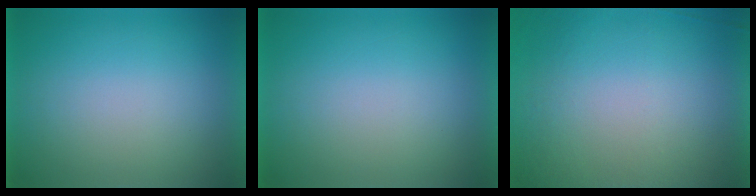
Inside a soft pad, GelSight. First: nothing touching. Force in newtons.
{"total": 0.0}
{"total": 6.1}